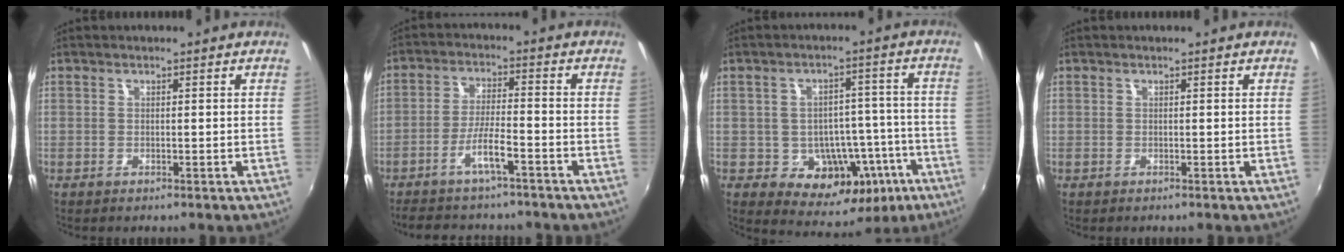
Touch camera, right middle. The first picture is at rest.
{"total": 10.1, "force": [-8.1, 1.9, 5.7], "torque": [-0.120, -0.004, -0.132]}
{"total": 13.6, "force": [-5.3, 10.4, 7.0], "torque": [-0.113, 0.024, -0.043]}
{"total": 0.0}